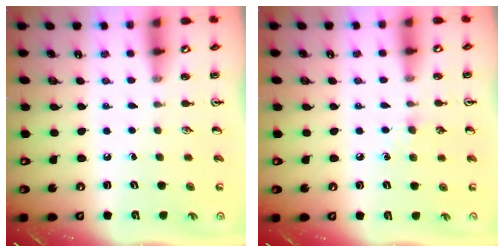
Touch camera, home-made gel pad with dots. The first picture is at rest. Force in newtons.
{"total": 5.7, "press": 5.6, "slide": 0.7}